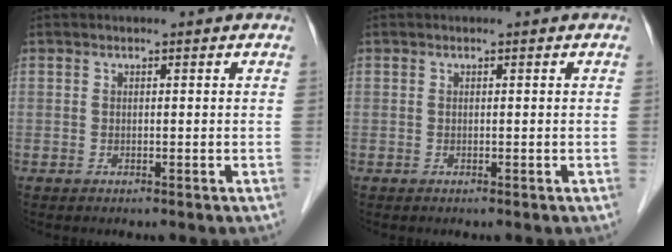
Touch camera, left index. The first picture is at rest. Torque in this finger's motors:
{"motor_torque": [0.00, 0.00, 0.00, 0.00]}